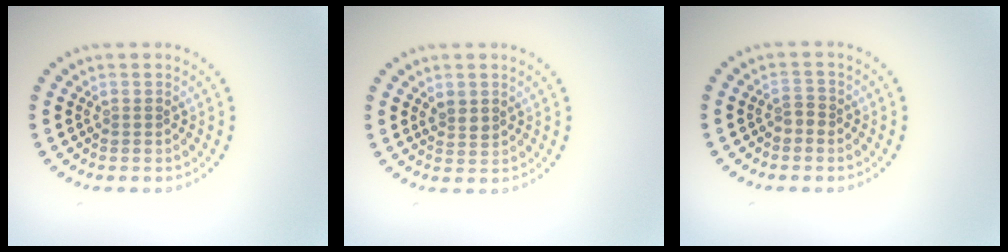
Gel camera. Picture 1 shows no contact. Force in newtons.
{"total": 1.4, "press": 1.3, "slide": 0.5}
{"total": 1.2, "press": 1.1, "slide": 0.5}